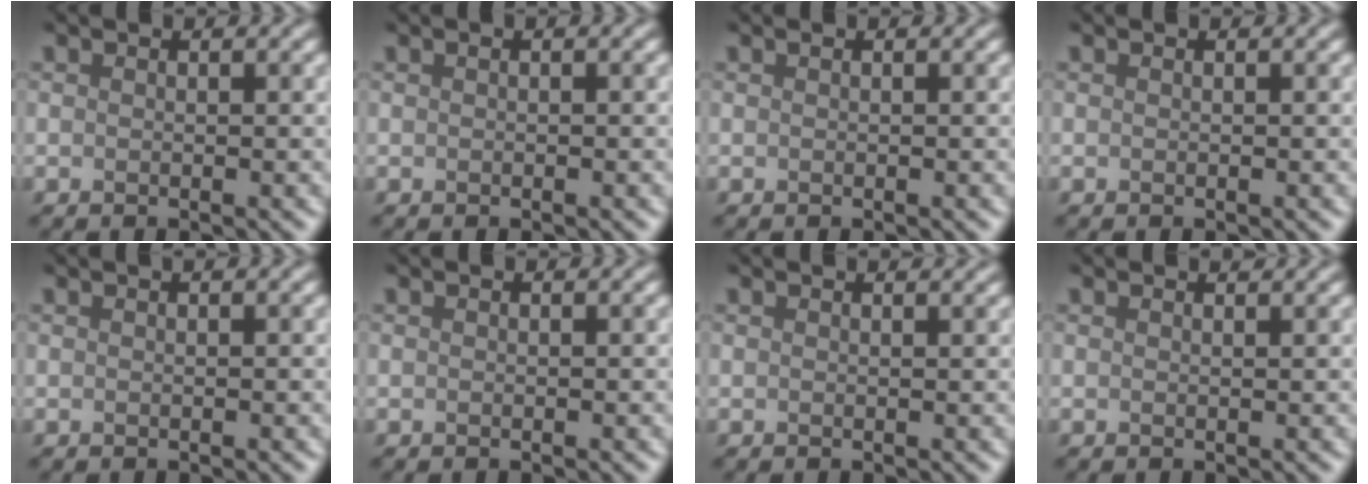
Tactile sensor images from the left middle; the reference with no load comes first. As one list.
[{"total": 0.7, "force": [0.3, 0.3, 0.6], "torque": [-0.003, 0.005, 0.000]}, {"total": 0.0}, {"total": 0.0}, {"total": 0.8, "force": [0.3, 0.3, 0.7], "torque": [-0.002, 0.006, -0.002]}, {"total": 0.0}, {"total": 1.6, "force": [1.1, 0.9, 0.8], "torque": [0.006, 0.019, -0.007]}, {"total": 0.9, "force": [0.8, 0.3, 0.3], "torque": [0.003, 0.011, -0.004]}]